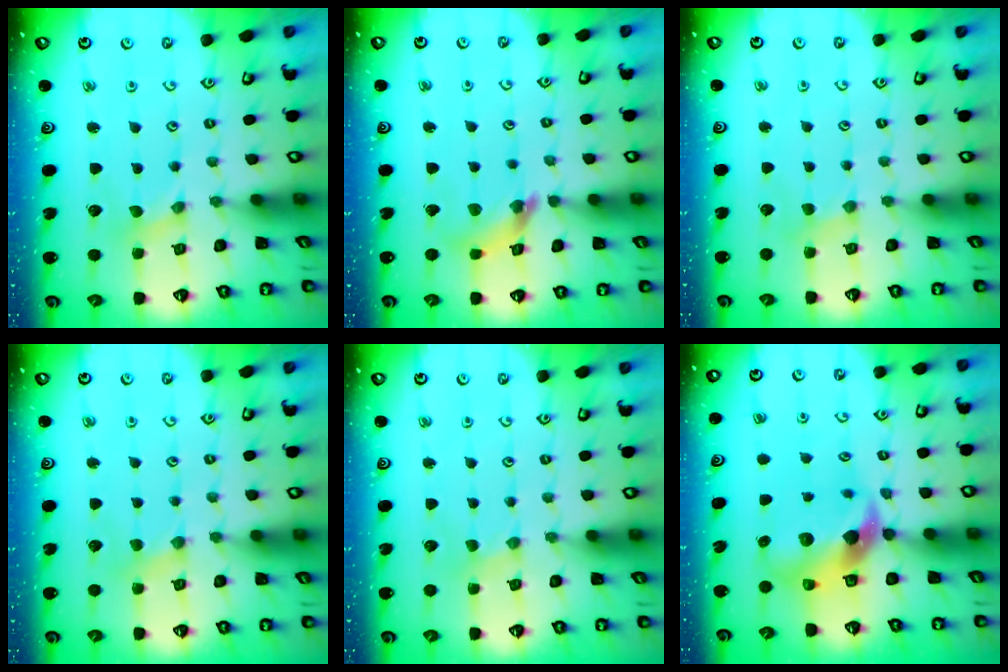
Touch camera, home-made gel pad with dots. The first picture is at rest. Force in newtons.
{"total": 7.1, "press": 7.1, "slide": 0.7}
{"total": 2.3, "press": 2.3, "slide": 0.3}
{"total": 2.8, "press": 2.8, "slide": 0.4}
{"total": 1.2, "press": 1.2, "slide": 0.2}
{"total": 9.9, "press": 9.8, "slide": 1.5}